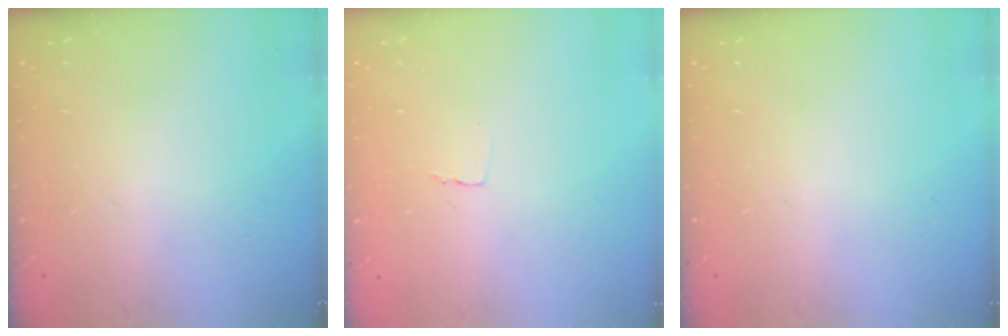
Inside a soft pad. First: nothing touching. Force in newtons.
{"total": 2.6, "press": 2.6, "slide": 0.1}
{"total": 0.0}